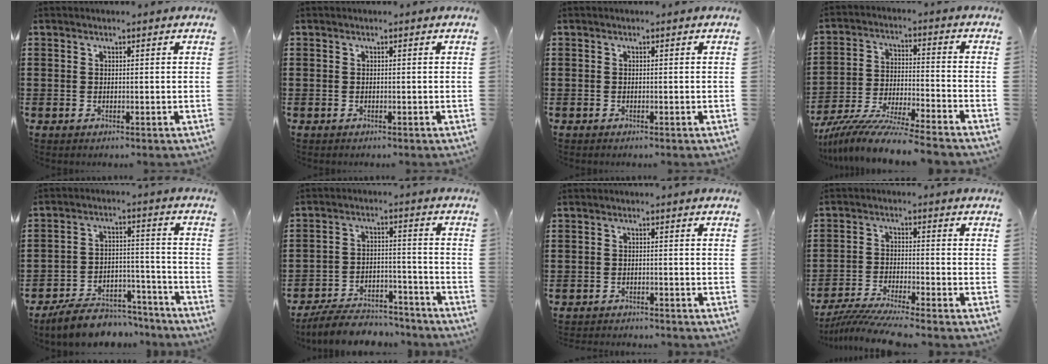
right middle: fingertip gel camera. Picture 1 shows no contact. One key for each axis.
{"total": 0.0}
{"total": 0.0}
{"total": 9.8, "fx": -9.1, "fy": -0.2, "fz": 3.5, "tx": -0.065, "ty": 0.004, "tz": -0.180}
{"total": 7.9, "fx": -7.3, "fy": 2.3, "fz": 2.2, "tx": -0.031, "ty": 0.028, "tz": -0.136}
{"total": 7.3, "fx": -6.9, "fy": 1.5, "fz": 2.0, "tx": -0.036, "ty": 0.015, "tz": -0.132}
{"total": 1.6, "fx": -1.6, "fy": 0.0, "fz": 0.0, "tx": -0.004, "ty": 0.002, "tz": -0.034}
{"total": 5.9, "fx": -5.5, "fy": -0.3, "fz": 2.1, "tx": -0.053, "ty": -0.021, "tz": -0.110}